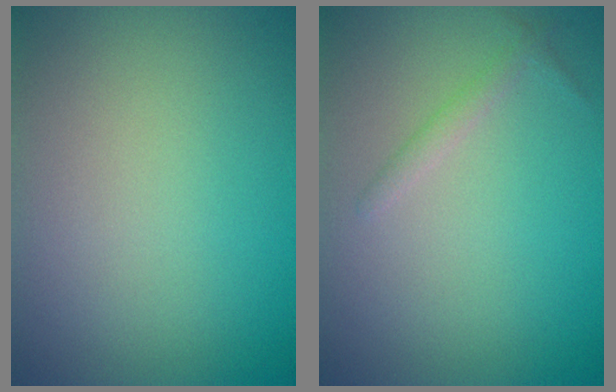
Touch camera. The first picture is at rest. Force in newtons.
{"total": 0.9, "press": 0.9, "slide": 0.1}